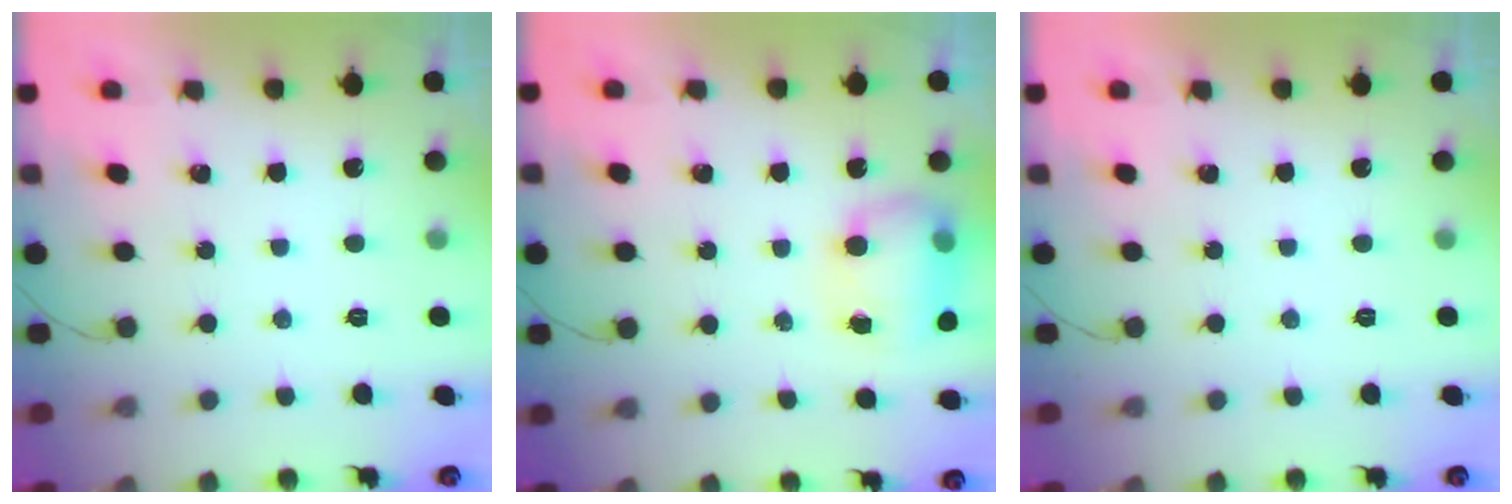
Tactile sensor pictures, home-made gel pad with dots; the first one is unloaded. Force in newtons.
{"total": 7.8, "press": 7.8, "slide": 0.5}
{"total": 0.0}